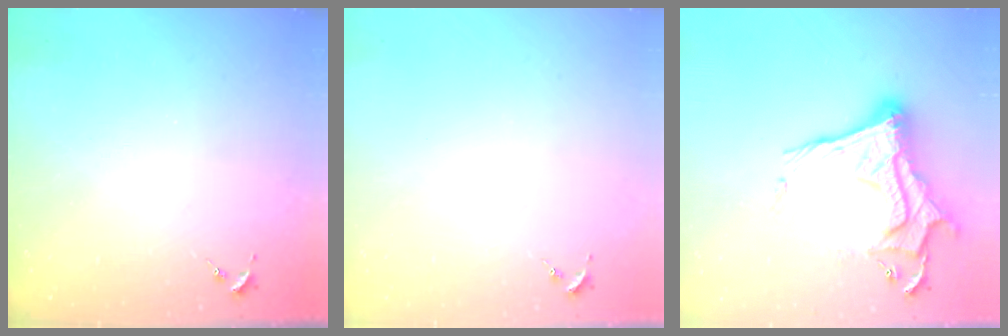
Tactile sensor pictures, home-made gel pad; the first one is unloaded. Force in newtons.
{"total": 0.0}
{"total": 20.5, "press": 20.4, "slide": 1.6}